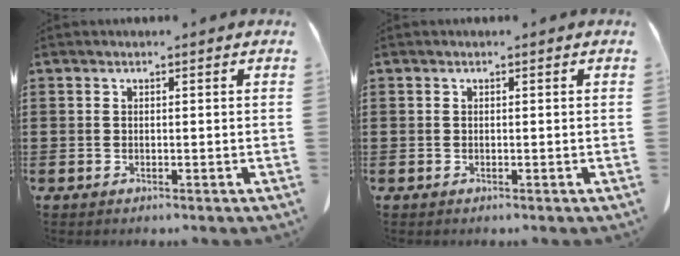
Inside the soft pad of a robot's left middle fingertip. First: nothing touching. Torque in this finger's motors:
{"motor_torque": [0.00, 0.00, -0.02, -0.01]}